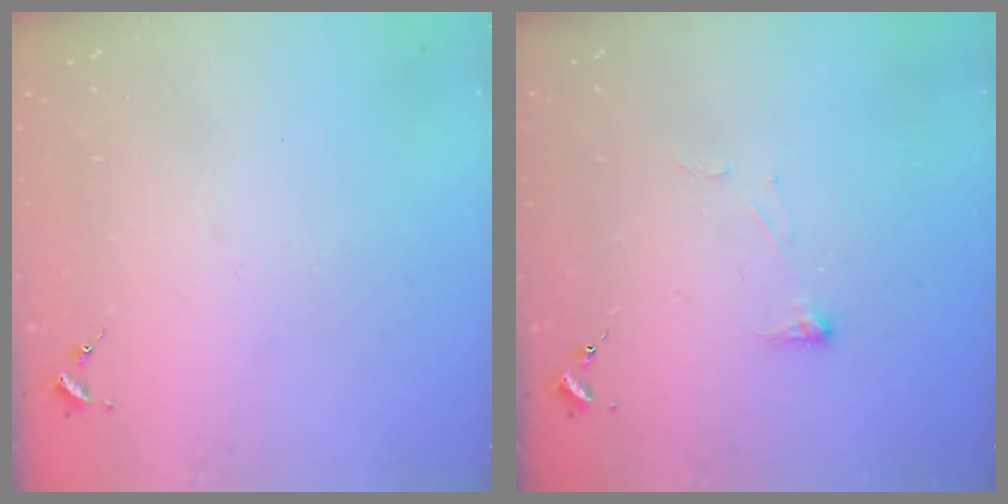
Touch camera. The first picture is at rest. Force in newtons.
{"total": 3.2, "press": 3.2, "slide": 0.6}